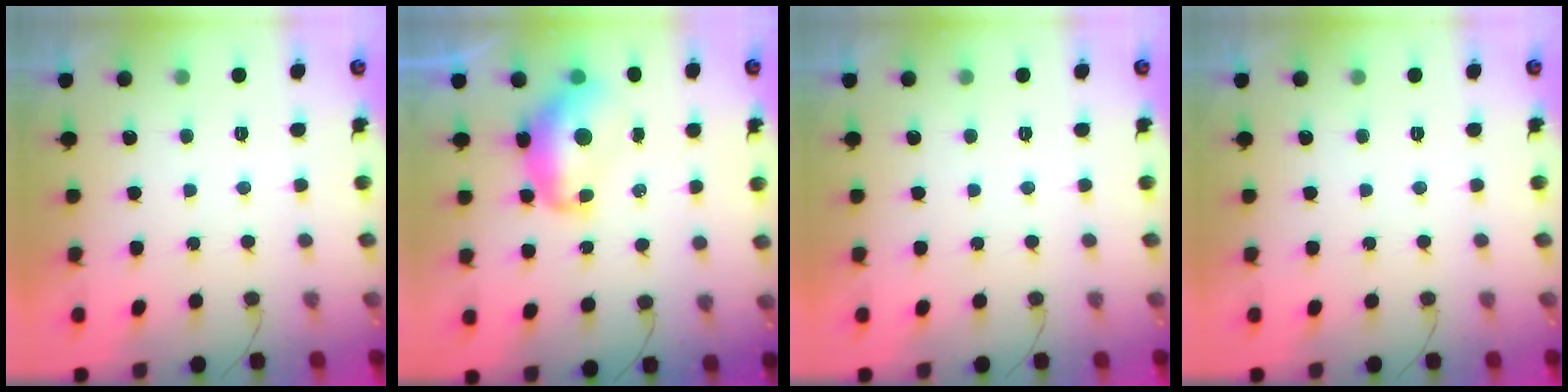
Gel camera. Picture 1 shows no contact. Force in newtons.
{"total": 10.5, "press": 10.5, "slide": 0.9}
{"total": 0.0}
{"total": 0.0}